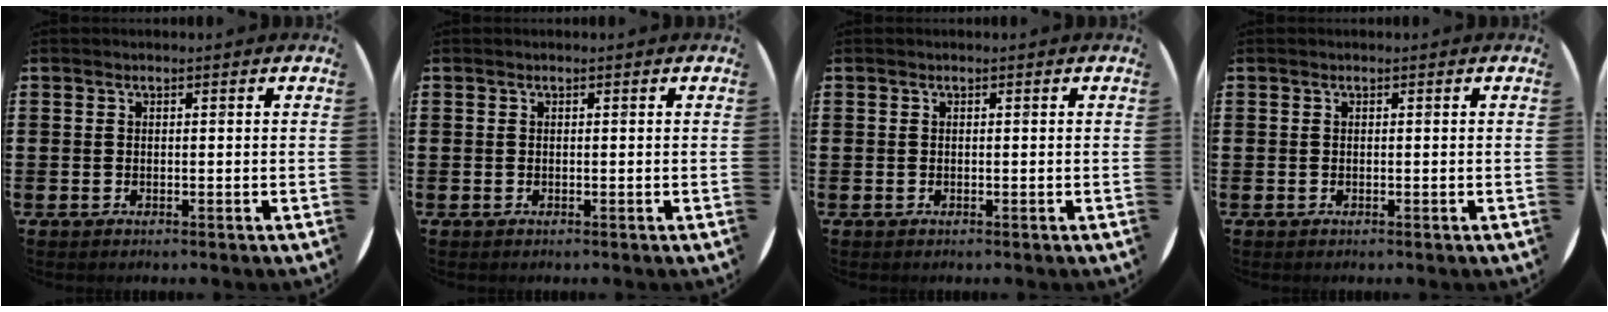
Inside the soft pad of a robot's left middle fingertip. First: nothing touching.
{"total": 0.0}
{"total": 0.0}
{"total": 0.0}